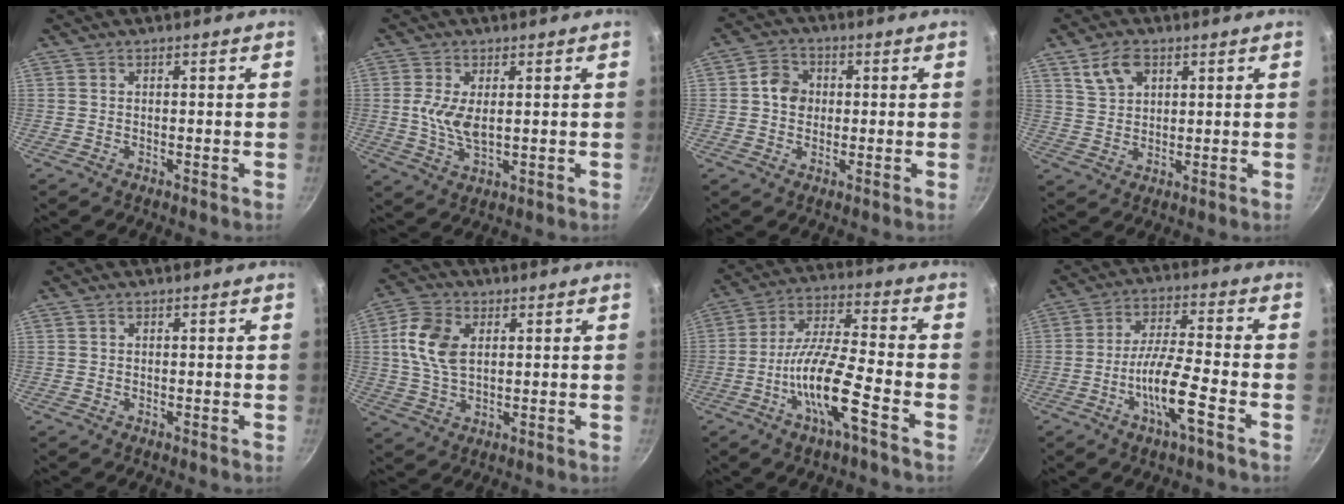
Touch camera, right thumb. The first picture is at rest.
{"total": 6.3, "force": [0.7, 3.1, 5.4], "torque": [-0.106, -0.007, 0.017]}
{"total": 5.2, "force": [0.4, 4.6, 2.5], "torque": [-0.020, 0.009, -0.004]}
{"total": 6.4, "force": [3.3, 4.1, 3.8], "torque": [-0.055, -0.004, 0.065]}
{"total": 0.6, "force": [0.2, 0.4, 0.3], "torque": [-0.003, 0.002, 0.003]}
{"total": 9.6, "force": [2.2, 6.1, 7.1], "torque": [-0.132, 0.005, 0.037]}
{"total": 13.2, "force": [-5.6, 2.7, 11.6], "torque": [-0.215, 0.038, -0.113]}
{"total": 10.0, "force": [-4.3, 1.6, 8.9], "torque": [-0.166, 0.028, -0.083]}